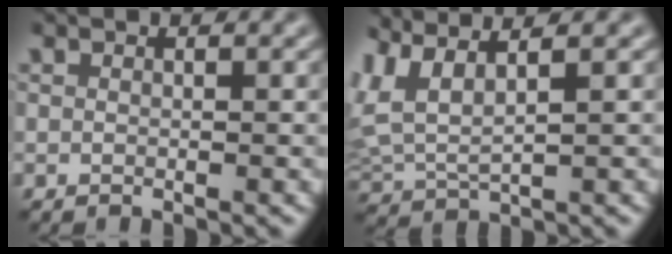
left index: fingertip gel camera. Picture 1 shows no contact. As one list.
[{"total": 3.9, "force": [2.0, 1.2, 3.0], "torque": [-0.085, 0.013, 0.048]}]